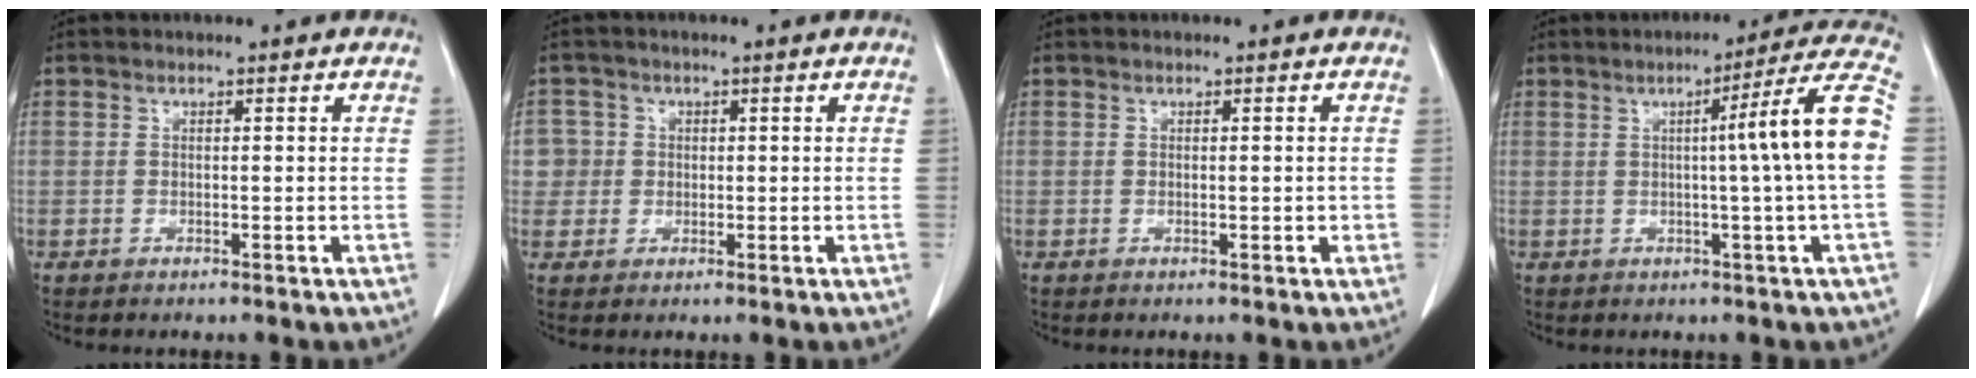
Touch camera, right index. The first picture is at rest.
{"total": 4.9, "force": [0.4, 4.9, 0.2], "torque": [0.003, 0.021, 0.010]}
{"total": 1.6, "force": [-0.2, 0.8, 1.4], "torque": [-0.027, 0.003, 0.002]}
{"total": 11.7, "force": [0.4, -1.9, 11.6], "torque": [-0.155, 0.009, 0.003]}